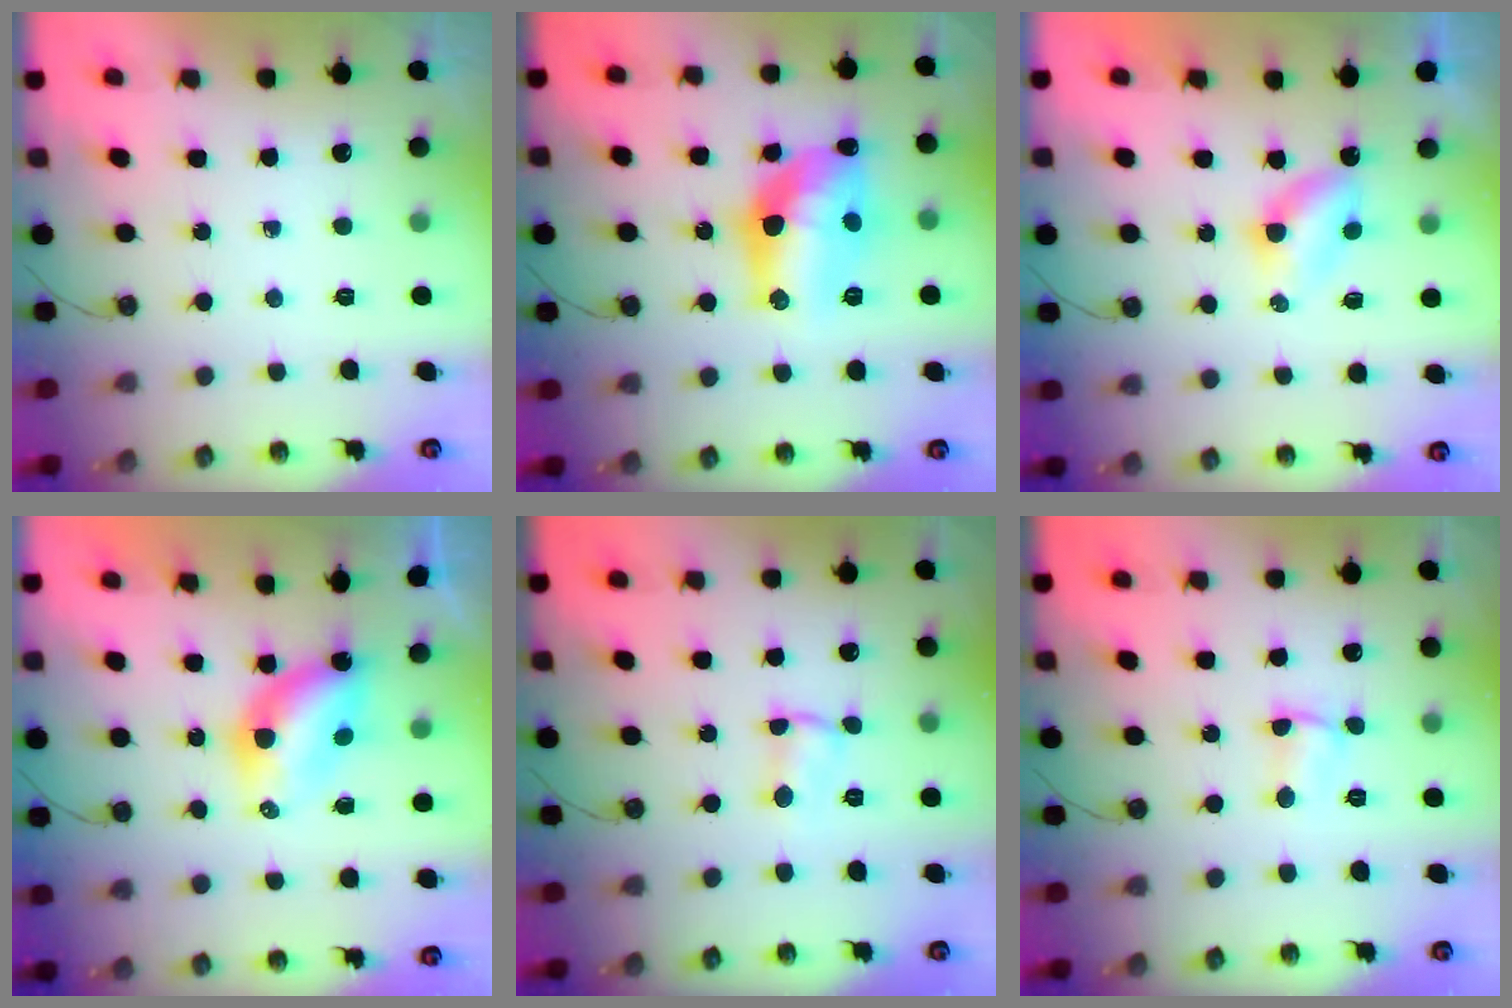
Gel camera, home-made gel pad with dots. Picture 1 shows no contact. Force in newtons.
{"total": 16.2, "press": 15.9, "slide": 3.2}
{"total": 3.8, "press": 3.7, "slide": 0.5}
{"total": 6.2, "press": 6.2, "slide": 0.3}
{"total": 1.5, "press": 1.4, "slide": 0.4}
{"total": 1.2, "press": 1.1, "slide": 0.4}